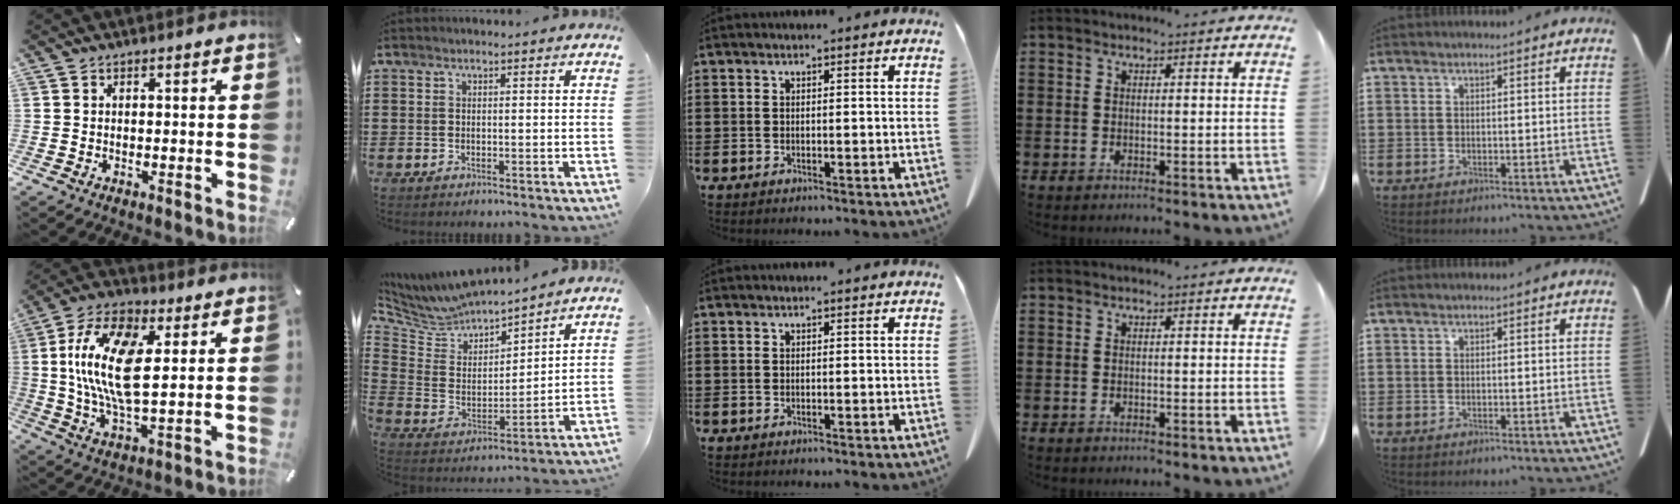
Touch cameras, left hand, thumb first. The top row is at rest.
{"thumb": {"total": 16.9, "force": [3.7, 8.2, 14.3], "torque": [-0.317, -0.003, 0.064]}, "index": {"total": 6.7, "force": [6.5, 1.5, 0.5], "torque": [-0.055, -0.052, 0.112]}}